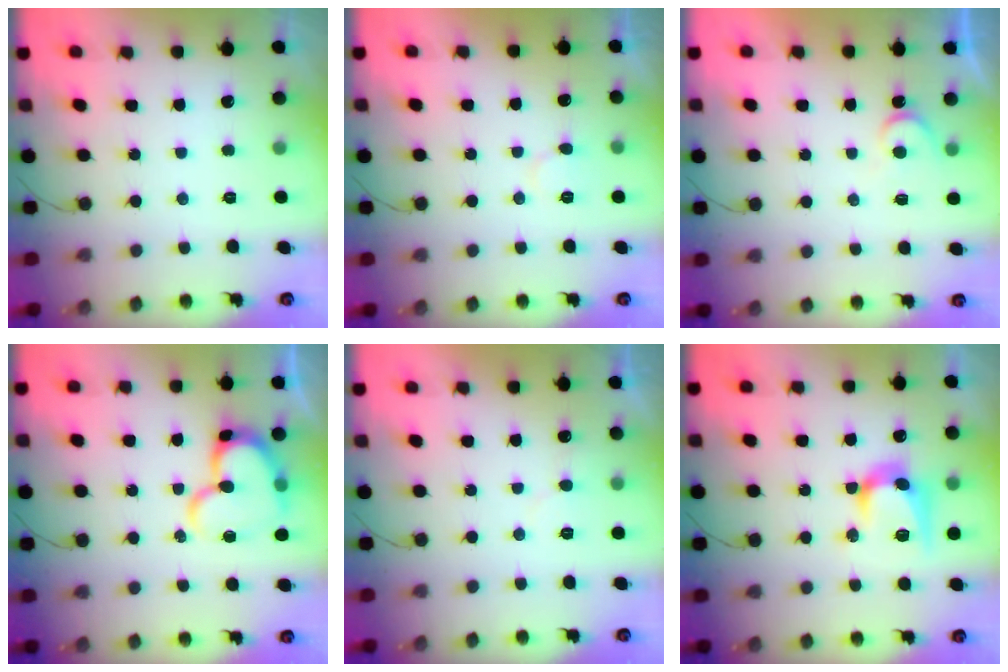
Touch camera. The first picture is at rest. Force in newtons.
{"total": 6.4, "press": 6.4, "slide": 0.5}
{"total": 4.4, "press": 4.4, "slide": 0.4}
{"total": 16.3, "press": 16.2, "slide": 1.5}
{"total": 5.3, "press": 5.2, "slide": 0.5}
{"total": 12.6, "press": 12.6, "slide": 0.4}